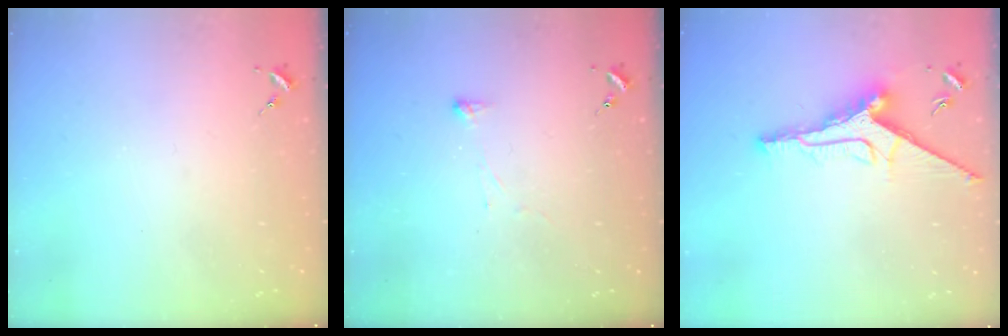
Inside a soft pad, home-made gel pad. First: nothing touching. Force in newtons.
{"total": 2.9, "press": 2.9, "slide": 0.4}
{"total": 12.7, "press": 12.7, "slide": 1.0}